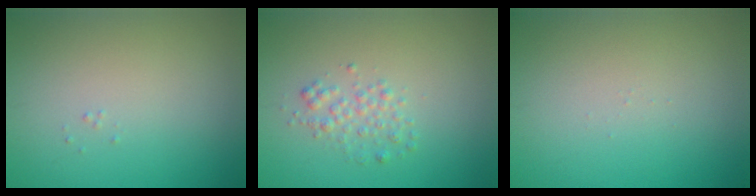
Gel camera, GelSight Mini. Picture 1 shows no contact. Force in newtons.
{"total": 1.7, "press": 1.7, "slide": 0.0}
{"total": 0.0}